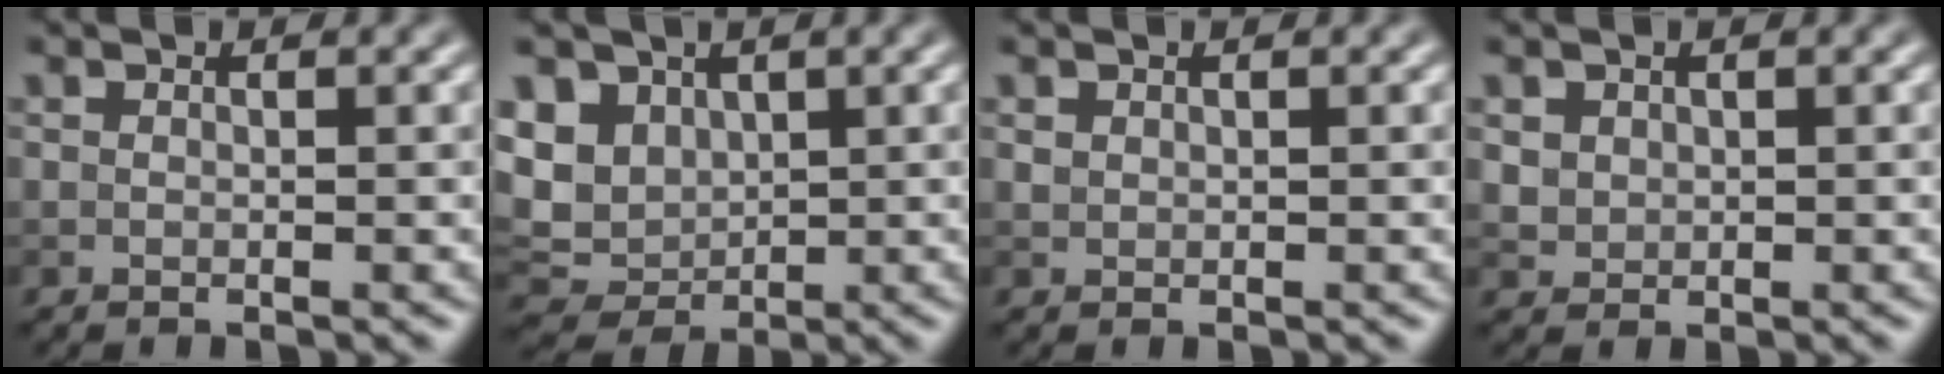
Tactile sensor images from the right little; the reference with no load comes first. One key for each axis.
{"total": 6.8, "fx": 2.1, "fy": 5.4, "fz": 3.6, "tx": -0.080, "ty": 0.018, "tz": 0.026}
{"total": 0.5, "fx": 0.3, "fy": 0.4, "fz": 0.1, "tx": -0.001, "ty": -0.002, "tz": 0.010}
{"total": 1.3, "fx": 0.5, "fy": 1.1, "fz": 0.3, "tx": -0.006, "ty": -0.005, "tz": 0.017}